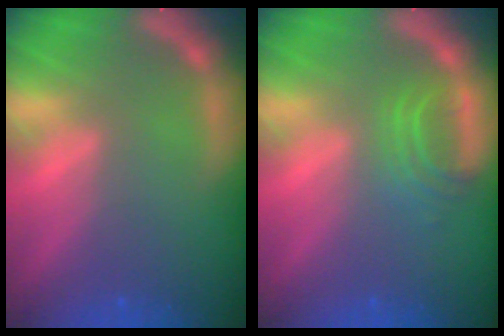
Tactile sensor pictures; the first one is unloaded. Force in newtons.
{"total": 2.9}